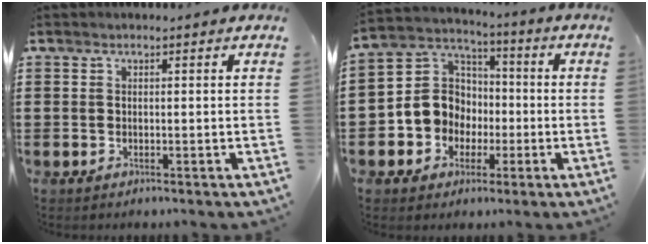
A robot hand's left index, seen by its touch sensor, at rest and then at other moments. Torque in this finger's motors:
{"motor_torque": [1.18, 0.81, 0.43, 0.10]}